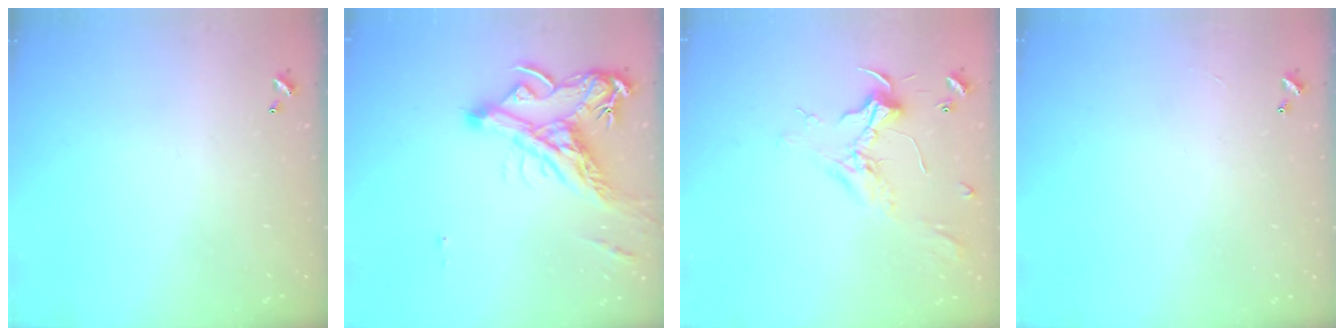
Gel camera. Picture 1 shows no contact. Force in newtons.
{"total": 9.3, "press": 9.1, "slide": 2.1}
{"total": 2.5, "press": 2.3, "slide": 0.8}
{"total": 1.3, "press": 1.2, "slide": 0.5}